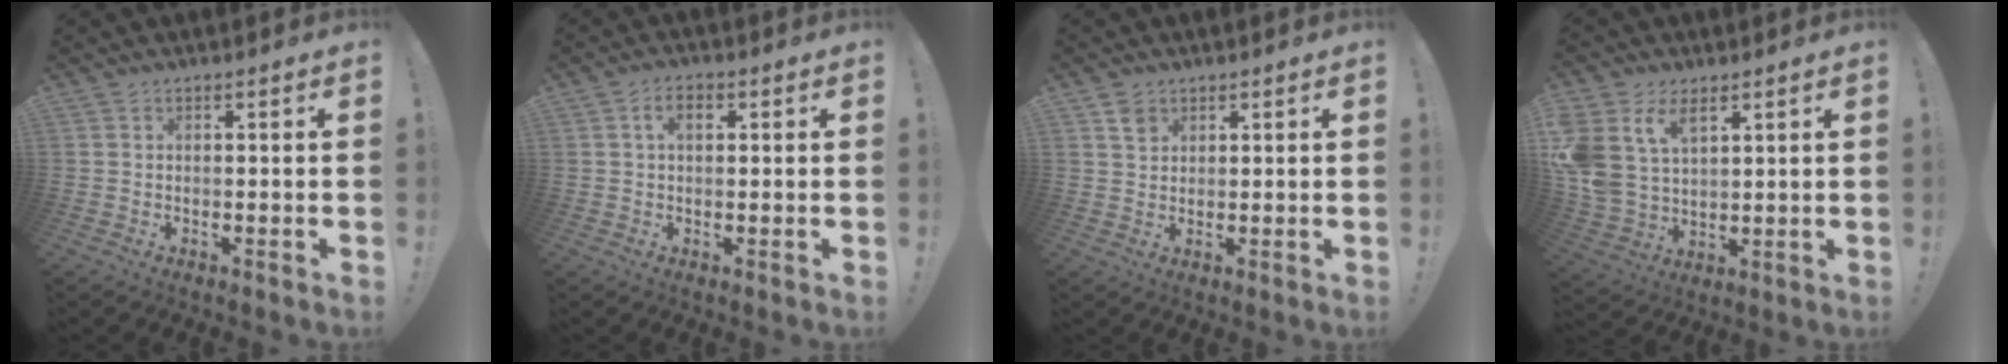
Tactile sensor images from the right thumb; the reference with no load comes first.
{"total": 4.1, "force": [1.0, 2.4, 3.2], "torque": [-0.051, 0.006, 0.014]}
{"total": 2.7, "force": [1.8, 2.0, 0.4], "torque": [0.005, -0.009, 0.032]}
{"total": 11.9, "force": [6.2, 7.7, 6.7], "torque": [-0.149, -0.029, 0.123]}